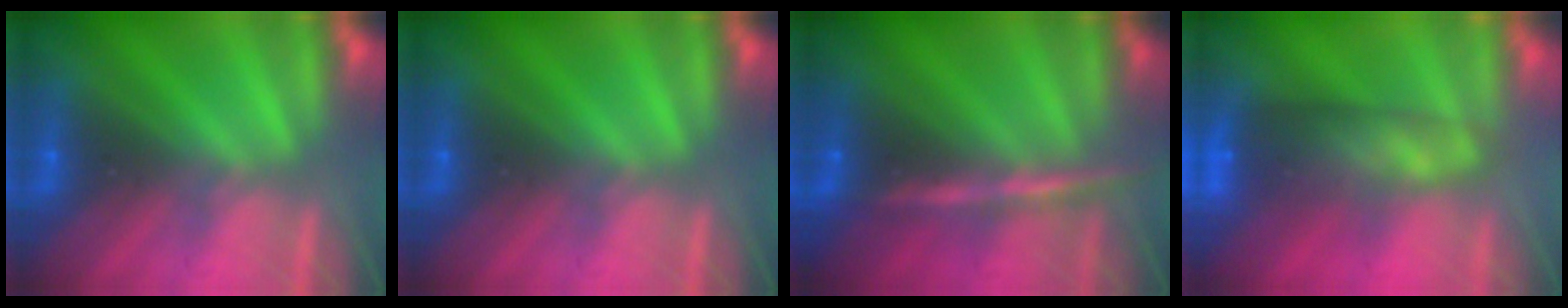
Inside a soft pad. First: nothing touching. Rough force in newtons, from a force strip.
{"total": 0.0}
{"total": 6.3}
{"total": 7.0}